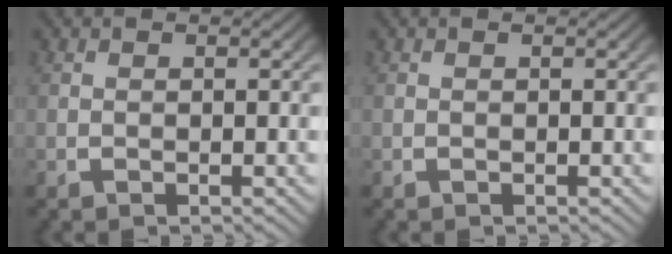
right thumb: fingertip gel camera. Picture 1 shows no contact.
{"total": 0.0}